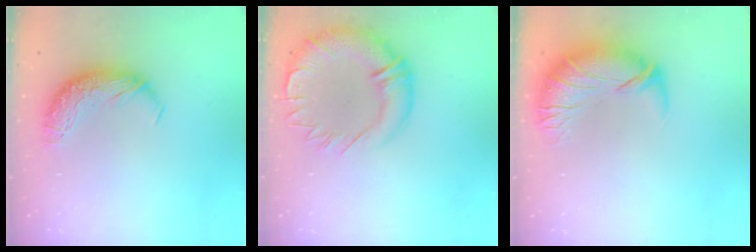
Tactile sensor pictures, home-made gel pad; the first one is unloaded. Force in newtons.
{"total": 6.7, "press": 5.7, "slide": 3.6}
{"total": 3.1, "press": 1.0, "slide": 2.9}